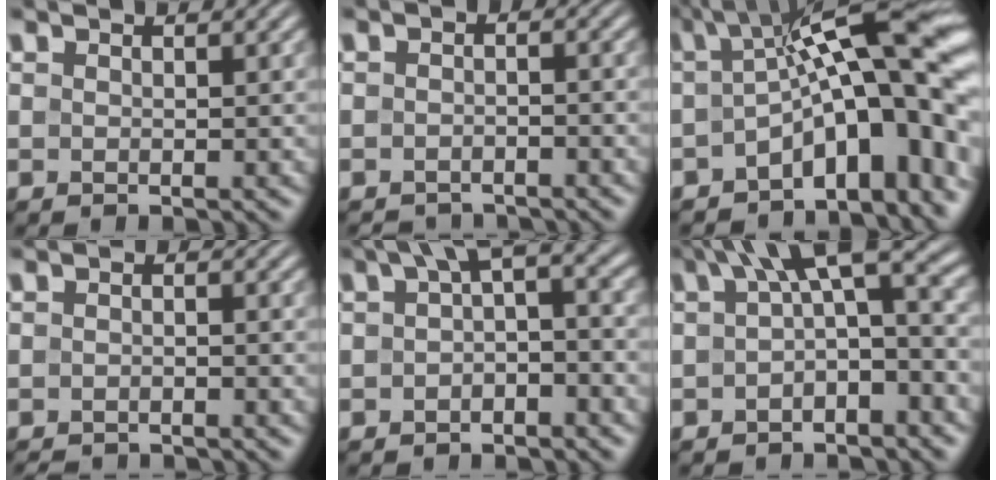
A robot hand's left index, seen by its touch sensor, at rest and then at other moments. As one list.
[{"total": 2.4, "force": [-2.1, 0.9, 0.6], "torque": [-0.003, 0.000, -0.037]}, {"total": 13.6, "force": [-1.2, 4.8, 12.6], "torque": [-0.153, 0.023, -0.026]}, {"total": 2.6, "force": [-2.5, 0.6, 0.7], "torque": [-0.010, -0.006, -0.043]}, {"total": 4.6, "force": [0.2, 2.1, 4.0], "torque": [-0.045, 0.015, -0.008]}, {"total": 7.3, "force": [1.0, 2.8, 6.6], "torque": [-0.087, 0.019, 0.003]}]